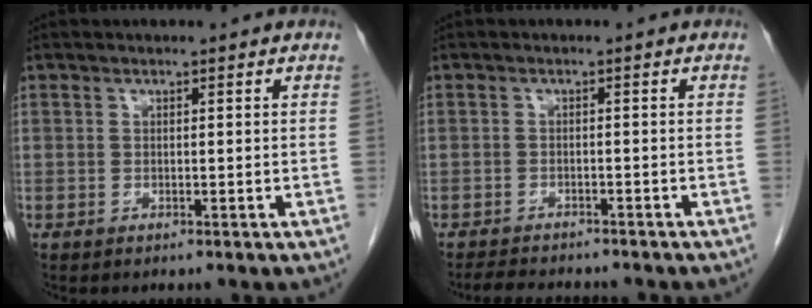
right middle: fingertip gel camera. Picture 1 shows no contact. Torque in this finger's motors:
{"motor_torque": [0.07, 0.00, 0.00, 0.00]}